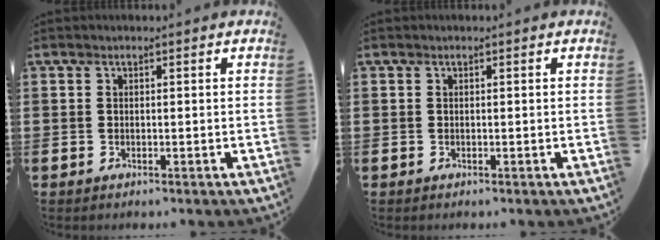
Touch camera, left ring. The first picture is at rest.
{"total": 0.0}